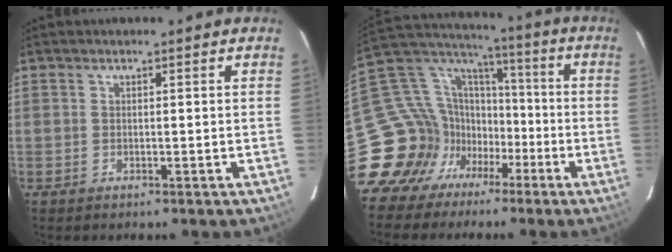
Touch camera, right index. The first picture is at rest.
{"total": 19.3, "force": [-10.4, 15.5, 5.2], "torque": [-0.125, 0.062, -0.174]}